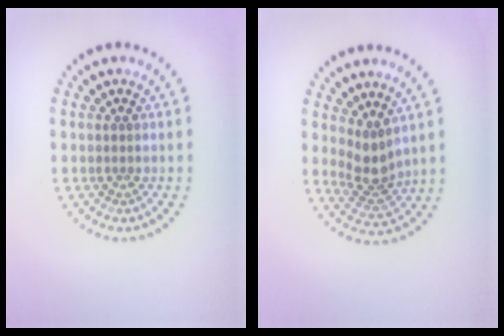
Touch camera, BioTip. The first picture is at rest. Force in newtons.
{"total": 2.8, "press": 2.2, "slide": 1.8}